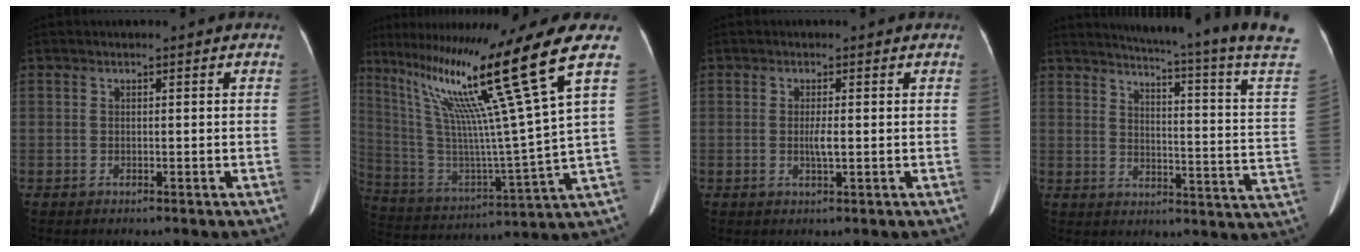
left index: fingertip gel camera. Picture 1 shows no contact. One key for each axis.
{"total": 21.0, "fx": 12.6, "fy": -3.1, "fz": 16.5, "tx": -0.292, "ty": -0.041, "tz": 0.217}
{"total": 1.8, "fx": -0.4, "fy": 0.2, "fz": 1.7, "tx": -0.035, "ty": -0.012, "tz": -0.008}
{"total": 21.8, "fx": 18.8, "fy": -3.6, "fz": 10.4, "tx": -0.164, "ty": -0.122, "tz": 0.223}